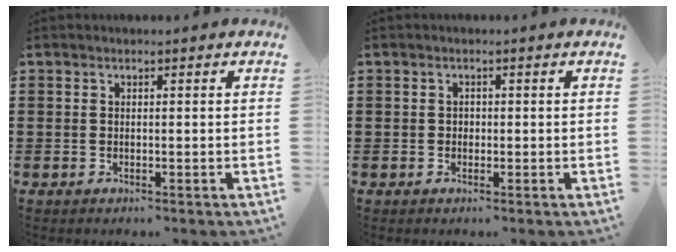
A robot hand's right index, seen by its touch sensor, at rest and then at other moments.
{"total": 0.7, "force": [-0.1, 0.6, 0.3], "torque": [-0.007, 0.002, -0.002]}